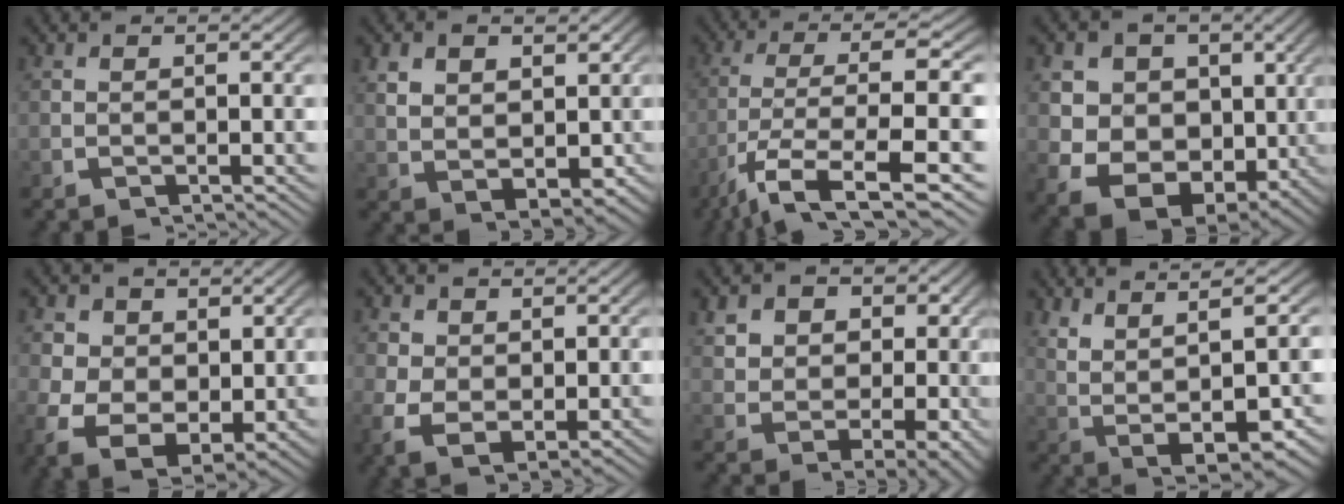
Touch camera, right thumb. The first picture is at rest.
{"total": 4.5, "force": [1.2, 3.0, 3.2], "torque": [-0.055, -0.021, 0.040]}
{"total": 10.9, "force": [-3.2, 4.7, 9.3], "torque": [-0.215, -0.052, -0.012]}
{"total": 15.3, "force": [-1.0, 12.5, 8.8], "torque": [-0.193, -0.060, -0.010]}
{"total": 8.8, "force": [-1.2, 6.7, 5.6], "torque": [-0.127, -0.061, 0.009]}
{"total": 4.5, "force": [0.3, 3.3, 3.1], "torque": [-0.079, -0.033, 0.027]}
{"total": 7.6, "force": [1.7, 5.7, 4.7], "torque": [-0.087, -0.039, 0.046]}
{"total": 10.8, "force": [1.8, 6.4, 8.6], "torque": [-0.174, -0.030, 0.050]}